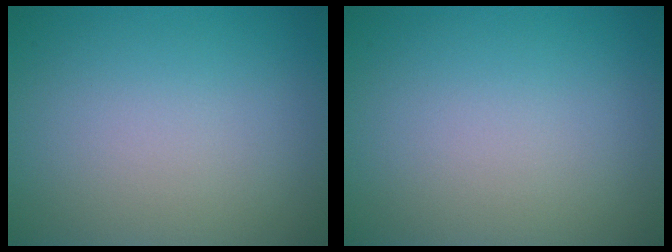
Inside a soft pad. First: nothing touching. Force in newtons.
{"total": 0.0}